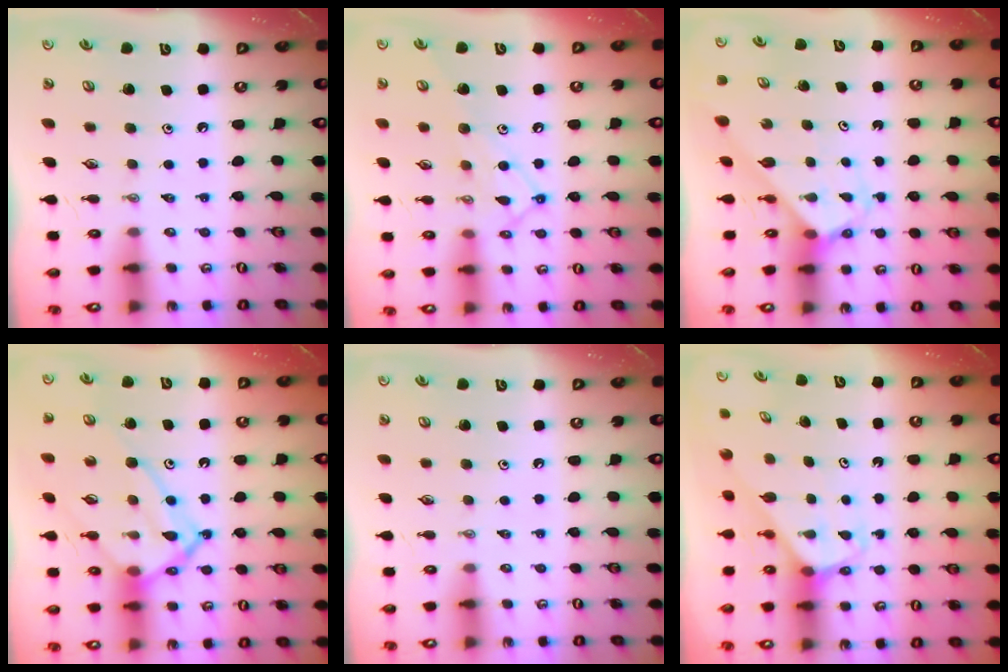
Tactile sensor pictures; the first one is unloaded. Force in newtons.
{"total": 12.9, "press": 12.9, "slide": 0.9}
{"total": 3.0, "press": 3.0, "slide": 0.1}
{"total": 15.8, "press": 15.8, "slide": 1.4}
{"total": 0.0}
{"total": 2.7, "press": 2.7, "slide": 0.2}